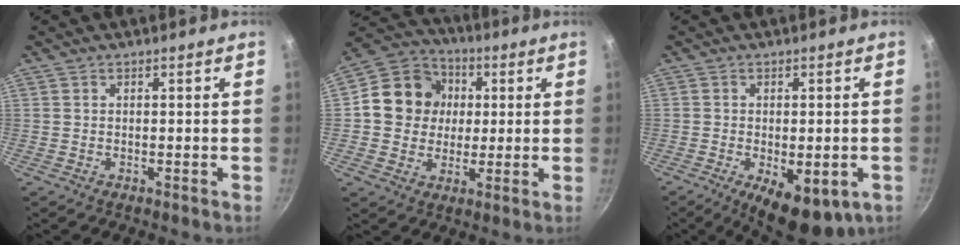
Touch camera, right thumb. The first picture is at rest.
{"total": 13.6, "force": [1.7, 12.2, 5.8], "torque": [-0.068, 0.017, 0.015]}
{"total": 10.9, "force": [-4.1, 4.8, 9.0], "torque": [-0.105, -0.002, -0.045]}